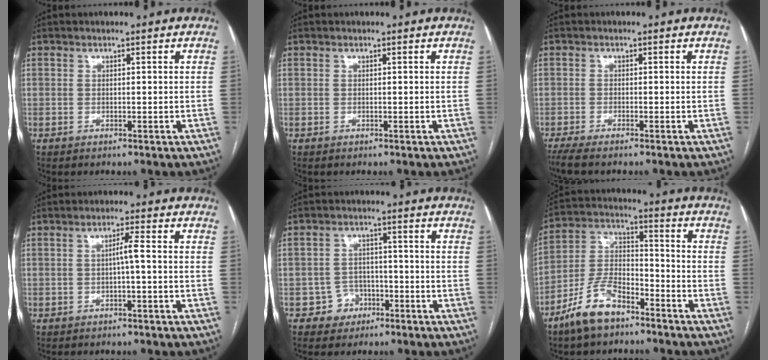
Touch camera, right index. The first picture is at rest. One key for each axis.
{"total": 0.0}
{"total": 4.1, "fx": -3.3, "fy": 0.3, "fz": 2.4, "tx": -0.038, "ty": -0.009, "tz": -0.057}
{"total": 2.2, "fx": -0.3, "fy": -0.2, "fz": 2.1, "tx": -0.033, "ty": 0.003, "tz": -0.005}
{"total": 4.2, "fx": -2.1, "fy": 3.6, "fz": 0.3, "tx": 0.006, "ty": 0.016, "tz": -0.031}
{"total": 12.0, "fx": -8.7, "fy": 4.6, "fz": 6.8, "tx": -0.143, "ty": 0.018, "tz": -0.170}